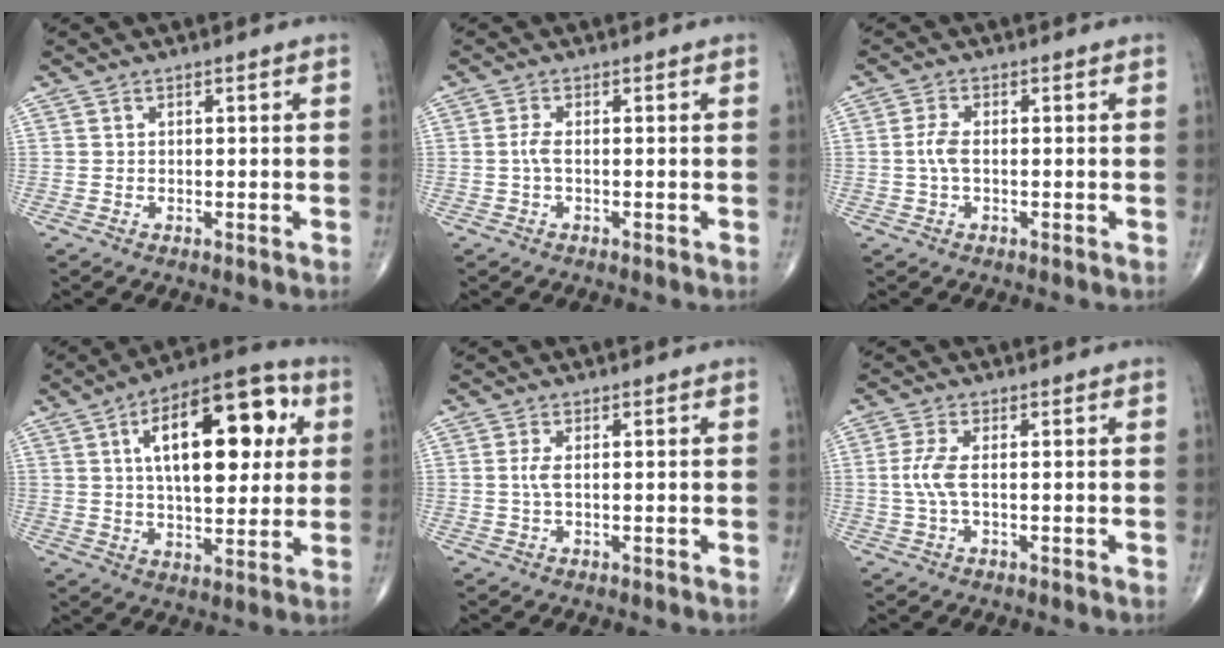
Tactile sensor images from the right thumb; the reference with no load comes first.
{"total": 1.8, "force": [-0.3, 0.5, 1.7], "torque": [-0.040, -0.001, -0.009]}
{"total": 3.1, "force": [-0.2, 1.4, 2.7], "torque": [-0.067, 0.004, -0.008]}
{"total": 21.0, "force": [5.5, 9.8, 17.7], "torque": [-0.235, 0.007, 0.075]}
{"total": 1.7, "force": [0.0, 0.4, 1.7], "torque": [-0.048, -0.002, 0.001]}
{"total": 3.9, "force": [-0.1, 1.1, 3.8], "torque": [-0.105, -0.001, -0.007]}